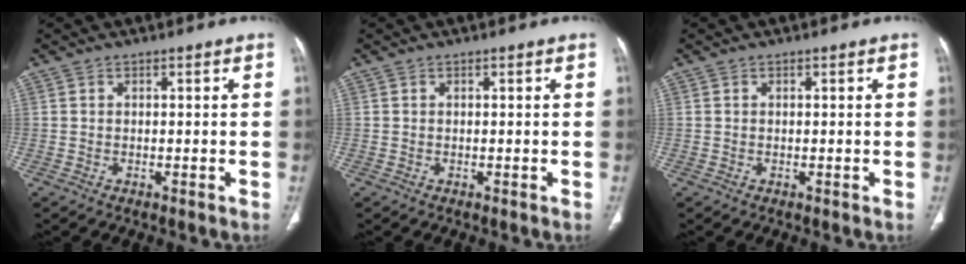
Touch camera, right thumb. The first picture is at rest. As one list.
[{"total": 0.0}, {"total": 0.0}]